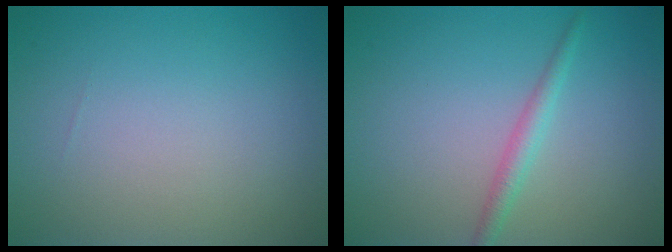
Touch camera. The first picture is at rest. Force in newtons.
{"total": 1.7, "press": 1.7, "slide": 0.0}